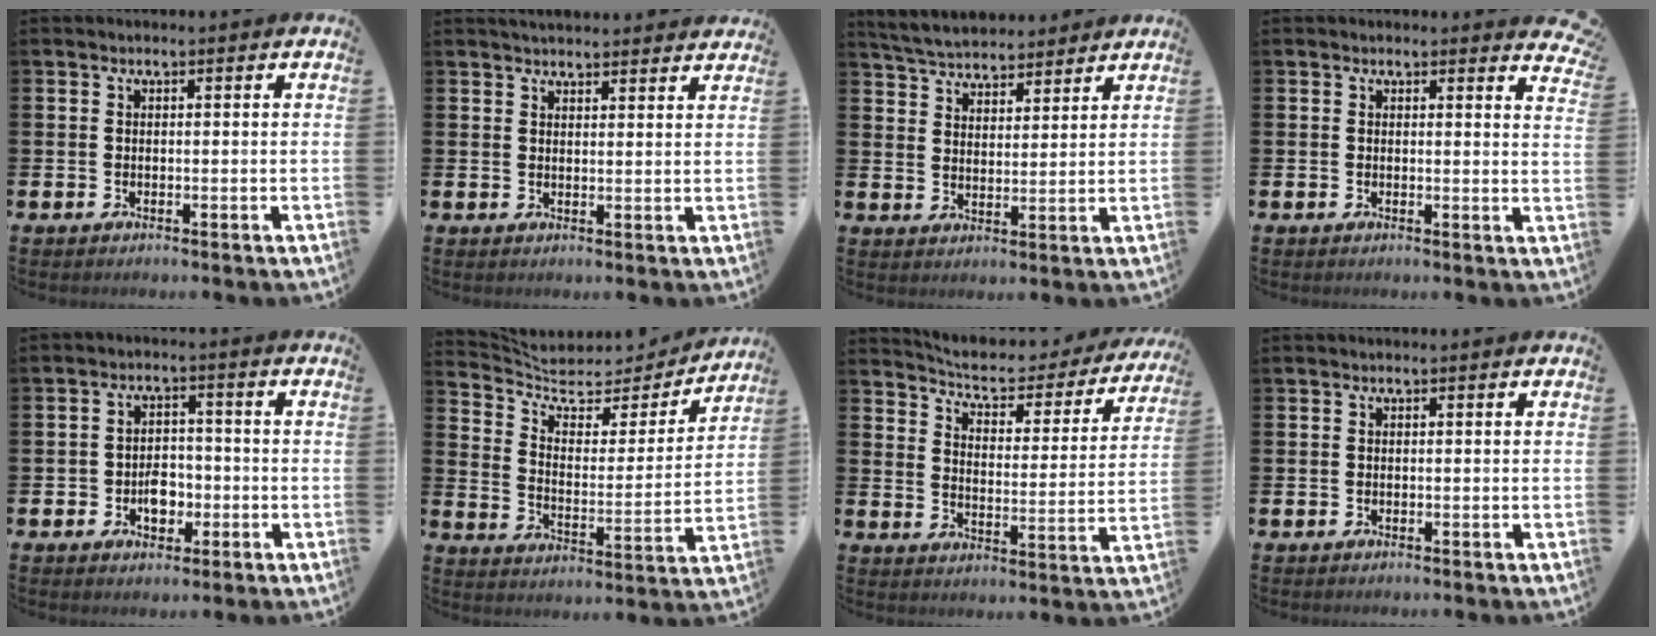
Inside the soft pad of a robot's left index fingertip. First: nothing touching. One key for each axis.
{"total": 3.3, "fx": 3.2, "fy": 0.4, "fz": 0.2, "tx": -0.001, "ty": -0.018, "tz": 0.057}
{"total": 5.2, "fx": 5.1, "fy": 1.1, "fz": 0.4, "tx": -0.032, "ty": -0.026, "tz": 0.092}
{"total": 2.1, "fx": 2.0, "fy": 0.4, "fz": 0.0, "tx": 0.012, "ty": -0.015, "tz": 0.033}
{"total": 3.7, "fx": -1.3, "fy": 2.8, "fz": 2.1, "tx": -0.035, "ty": 0.003, "tz": -0.029}
{"total": 6.9, "fx": 5.9, "fy": 2.9, "fz": 2.1, "tx": -0.073, "ty": -0.049, "tz": 0.095}
{"total": 5.8, "fx": 5.4, "fy": 1.3, "fz": 1.6, "tx": -0.058, "ty": -0.044, "tz": 0.086}
{"total": 0.0}